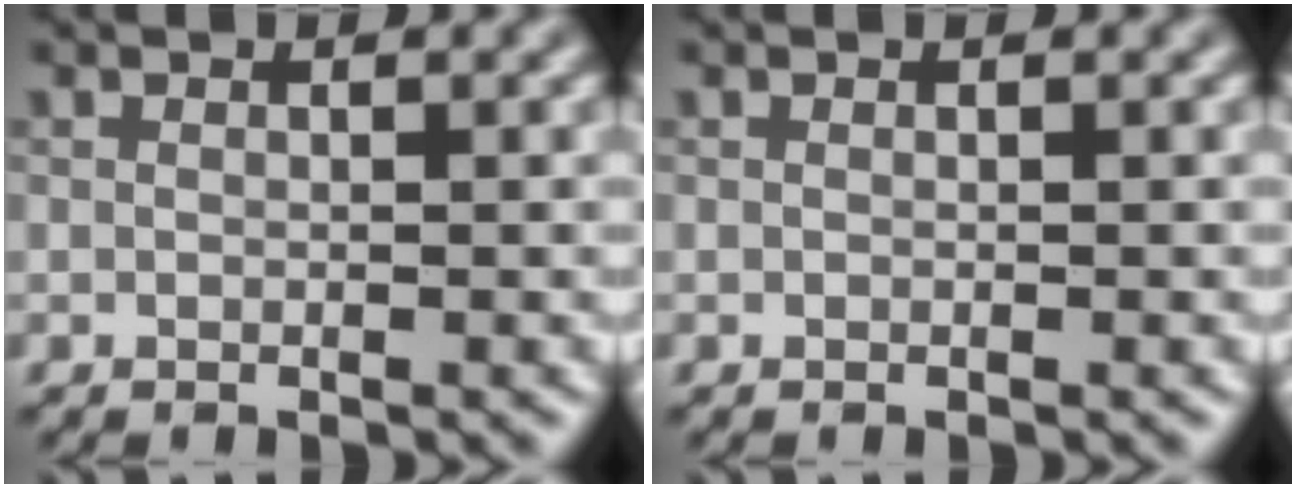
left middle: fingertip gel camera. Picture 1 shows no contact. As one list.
[{"total": 0.0}]